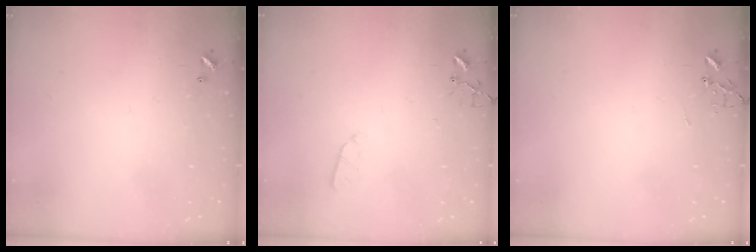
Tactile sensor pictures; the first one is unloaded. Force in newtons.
{"total": 3.6, "press": 3.6, "slide": 0.5}
{"total": 0.0}